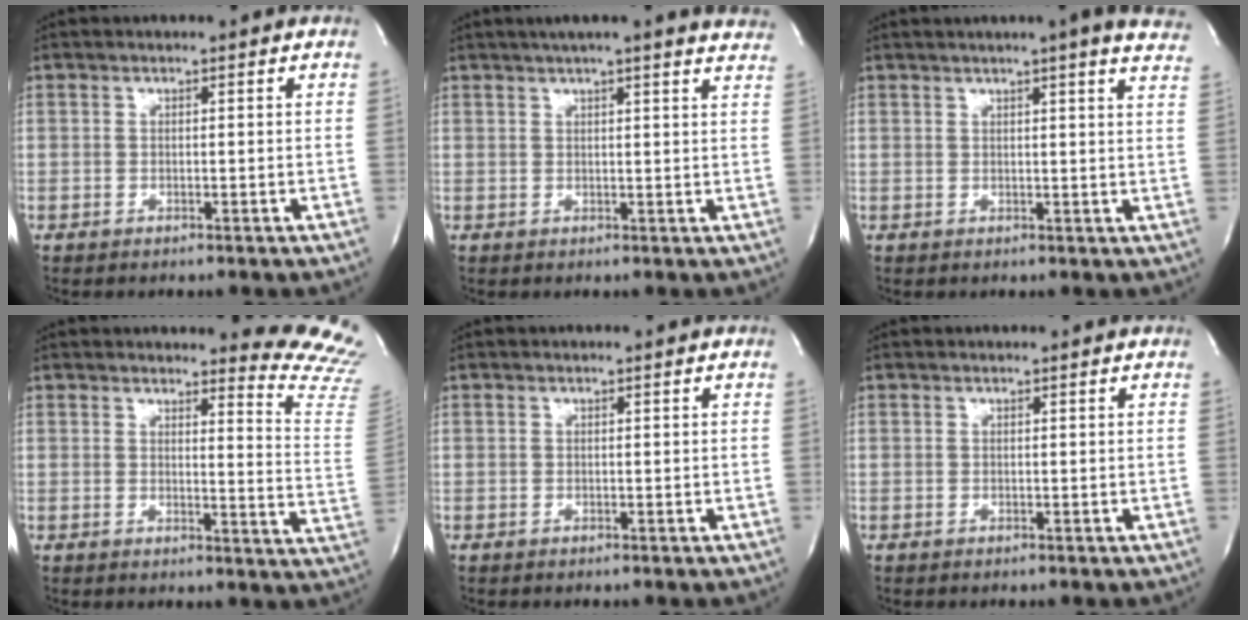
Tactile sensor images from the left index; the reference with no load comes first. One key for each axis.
{"total": 15.3, "fx": 13.6, "fy": 0.6, "fz": 6.9, "tx": -0.102, "ty": 0.004, "tz": 0.156}
{"total": 12.5, "fx": 10.5, "fy": 0.2, "fz": 6.8, "tx": -0.088, "ty": -0.009, "tz": 0.108}
{"total": 12.7, "fx": 12.5, "fy": 0.4, "fz": 2.1, "tx": 0.002, "ty": -0.148, "tz": 0.100}
{"total": 0.0}
{"total": 0.0}